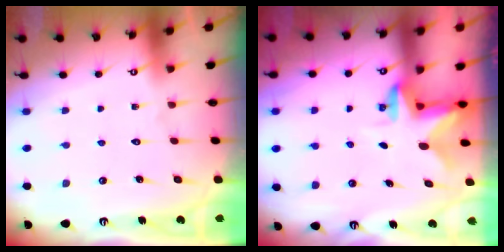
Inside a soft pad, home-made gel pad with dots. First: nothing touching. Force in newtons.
{"total": 2.4, "press": 2.4, "slide": 0.4}